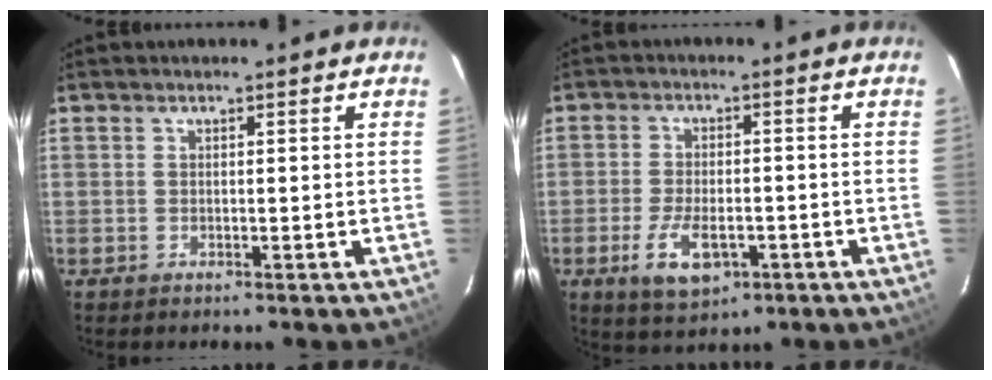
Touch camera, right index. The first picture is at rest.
{"total": 7.8, "force": [-3.4, 3.8, 5.9], "torque": [-0.129, -0.009, -0.053]}